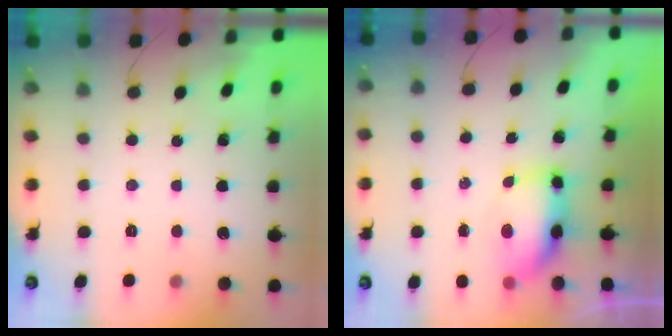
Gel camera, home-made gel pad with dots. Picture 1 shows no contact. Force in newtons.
{"total": 7.5, "press": 7.4, "slide": 1.4}